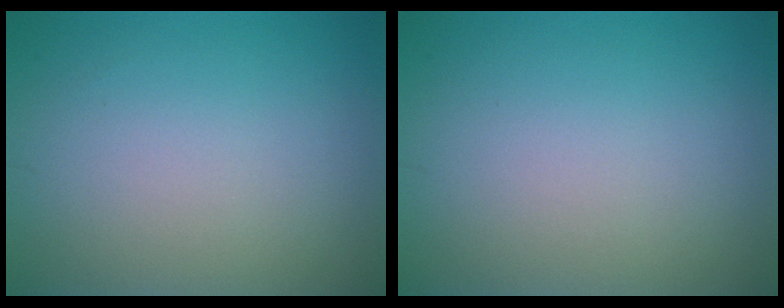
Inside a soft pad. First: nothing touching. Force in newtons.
{"total": 0.0}